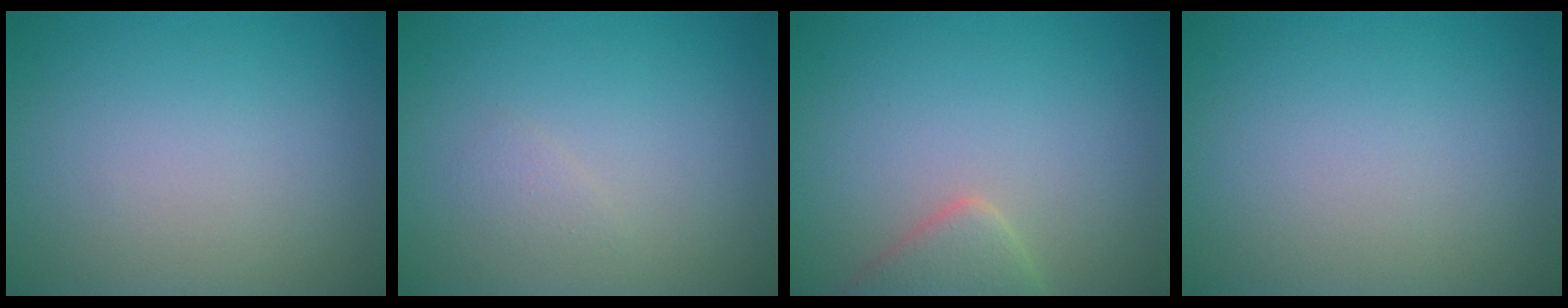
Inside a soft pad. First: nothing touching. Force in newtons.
{"total": 0.8, "press": 0.8, "slide": 0.1}
{"total": 2.8, "press": 2.8, "slide": 0.2}
{"total": 0.0}